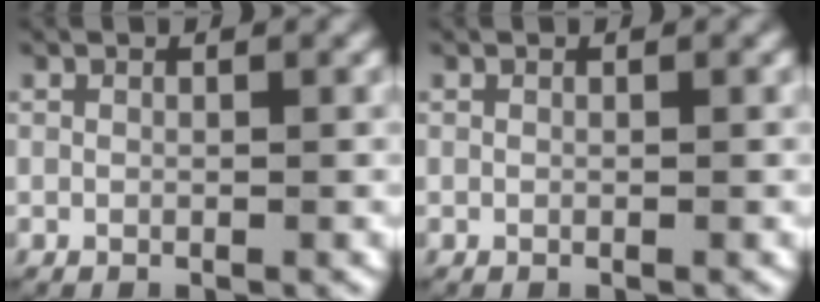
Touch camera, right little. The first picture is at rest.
{"total": 0.0}